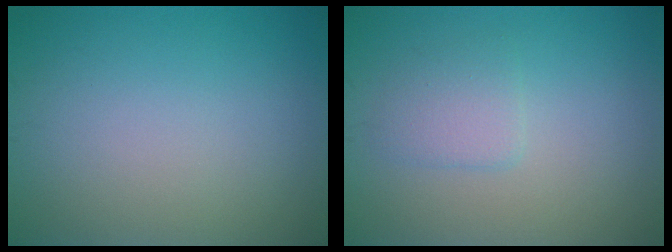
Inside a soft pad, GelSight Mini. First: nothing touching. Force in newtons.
{"total": 2.0, "press": 2.0, "slide": 0.2}